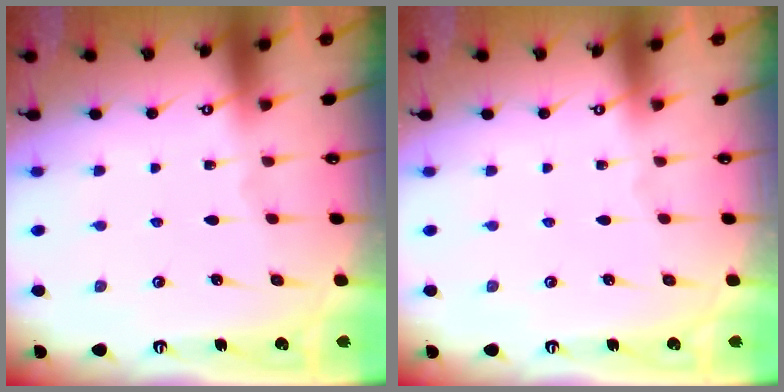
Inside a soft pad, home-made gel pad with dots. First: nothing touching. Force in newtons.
{"total": 0.0}